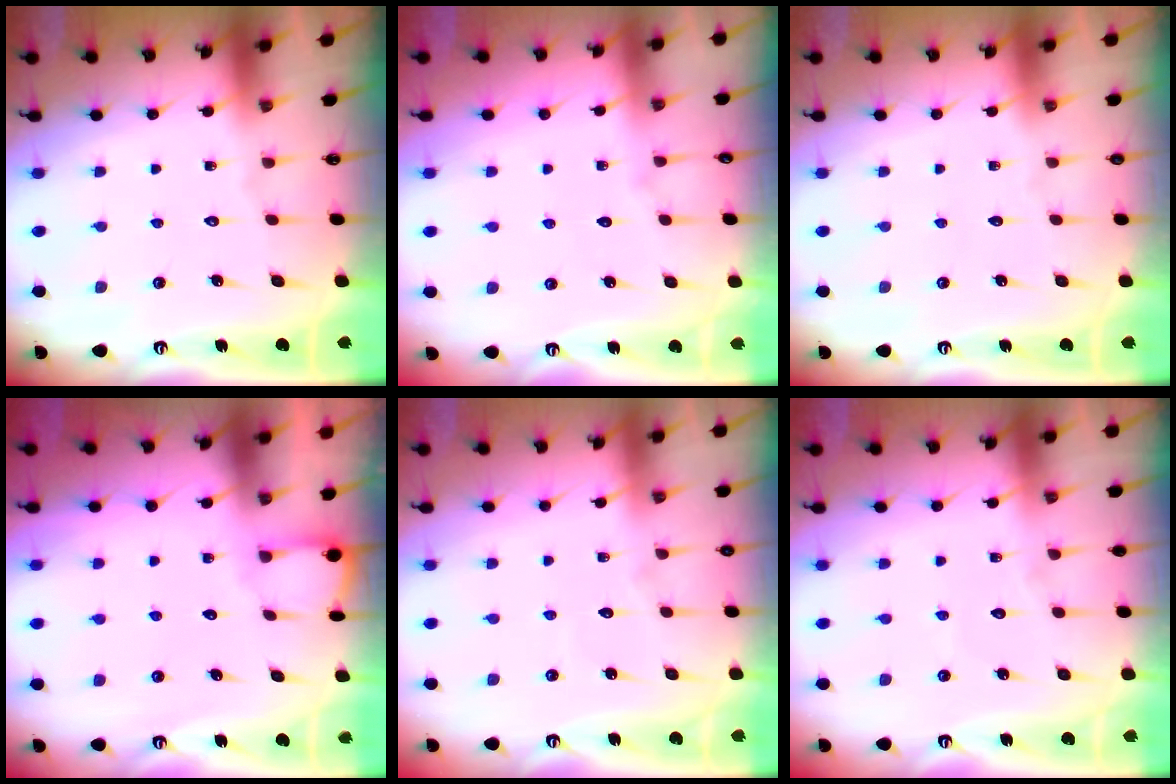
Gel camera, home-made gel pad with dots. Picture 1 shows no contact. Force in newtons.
{"total": 3.6, "press": 3.6, "slide": 0.4}
{"total": 0.0}
{"total": 2.0, "press": 2.0, "slide": 0.2}
{"total": 4.2, "press": 4.1, "slide": 0.3}
{"total": 2.9, "press": 2.9, "slide": 0.3}